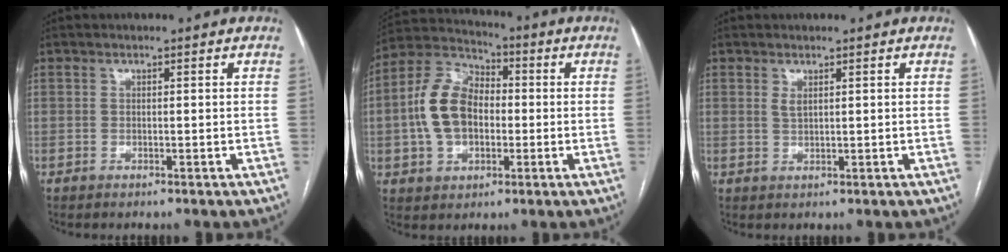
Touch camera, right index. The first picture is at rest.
{"total": 12.0, "force": [-0.7, 7.8, 9.1], "torque": [-0.207, 0.033, -0.014]}
{"total": 1.2, "force": [0.7, 0.3, 0.9], "torque": [-0.020, -0.003, 0.016]}